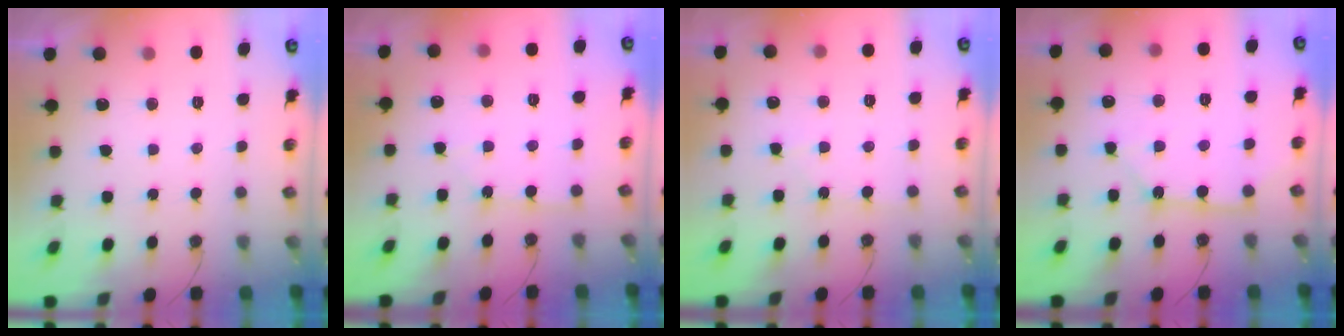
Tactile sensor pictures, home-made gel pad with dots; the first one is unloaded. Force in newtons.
{"total": 3.8, "press": 3.7, "slide": 0.5}
{"total": 2.6, "press": 2.6, "slide": 0.3}
{"total": 7.6, "press": 7.5, "slide": 0.7}